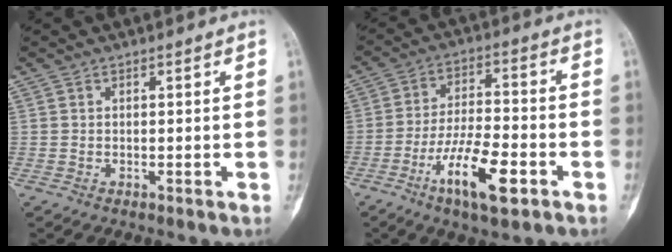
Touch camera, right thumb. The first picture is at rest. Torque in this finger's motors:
{"motor_torque": [0.83, 1.02, 0.25, -0.30, 0.10]}